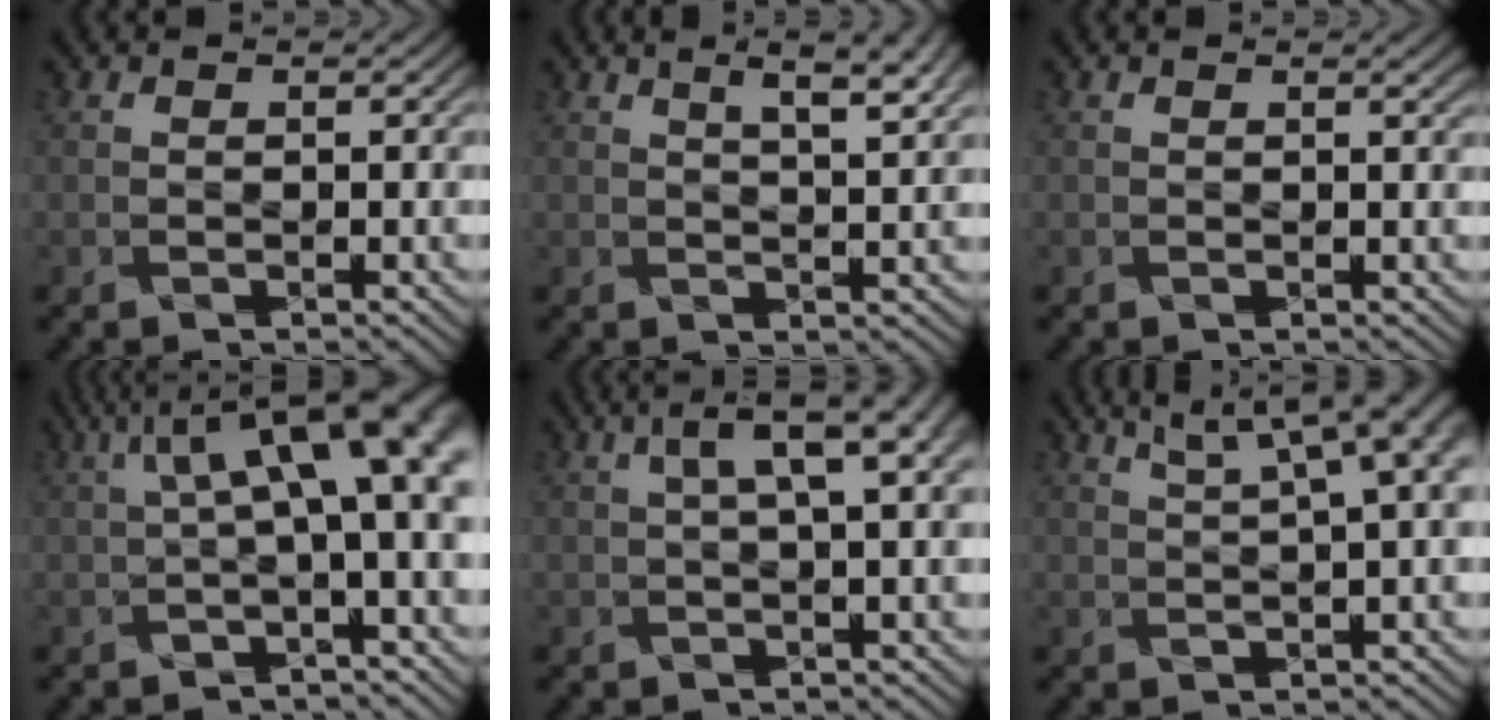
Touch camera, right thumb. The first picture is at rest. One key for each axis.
{"total": 7.1, "fx": 4.0, "fy": 2.0, "fz": 5.5, "tx": -0.057, "ty": 0.028, "tz": 0.043}
{"total": 0.8, "fx": 0.6, "fy": 0.1, "fz": 0.5, "tx": -0.006, "ty": -0.003, "tz": 0.004}
{"total": 11.0, "fx": 2.3, "fy": 3.4, "fz": 10.2, "tx": -0.148, "ty": 0.019, "tz": 0.046}
{"total": 6.3, "fx": 1.7, "fy": 1.6, "fz": 5.9, "tx": -0.074, "ty": 0.025, "tz": 0.033}
{"total": 12.2, "fx": 5.6, "fy": 4.5, "fz": 9.8, "tx": -0.108, "ty": 0.055, "tz": 0.061}